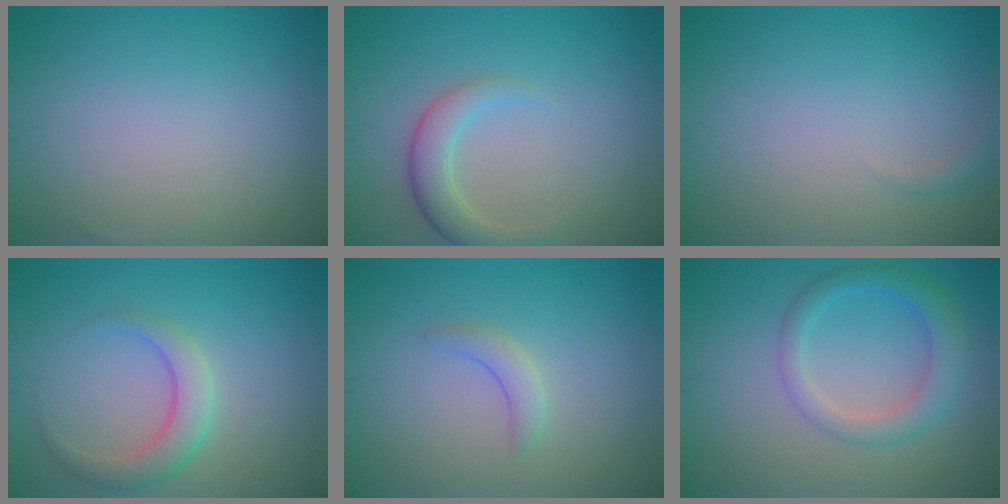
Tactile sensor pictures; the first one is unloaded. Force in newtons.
{"total": 3.2, "press": 3.1, "slide": 0.2}
{"total": 0.9, "press": 0.9, "slide": 0.1}
{"total": 3.1, "press": 3.1, "slide": 0.3}
{"total": 1.6, "press": 1.6, "slide": 0.2}
{"total": 3.6, "press": 3.6, "slide": 0.0}